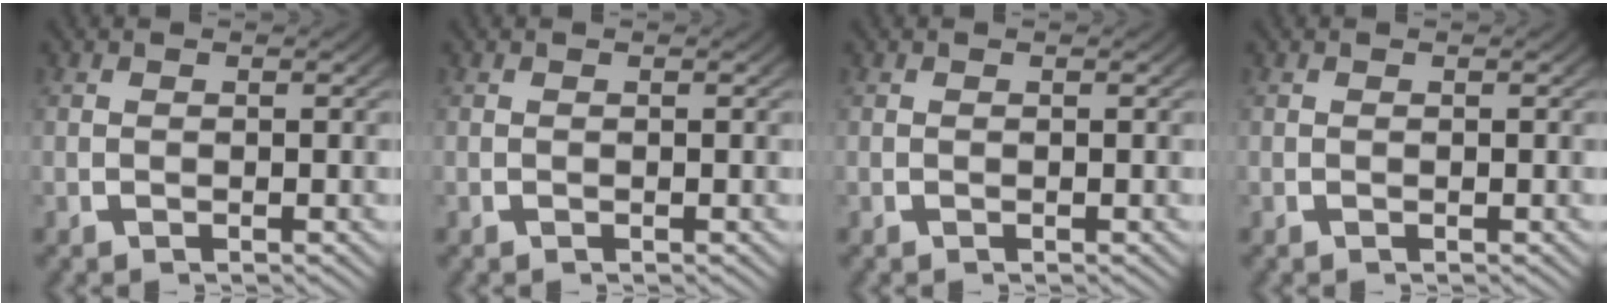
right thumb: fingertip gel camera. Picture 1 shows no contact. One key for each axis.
{"total": 0.0}
{"total": 0.0}
{"total": 0.0}